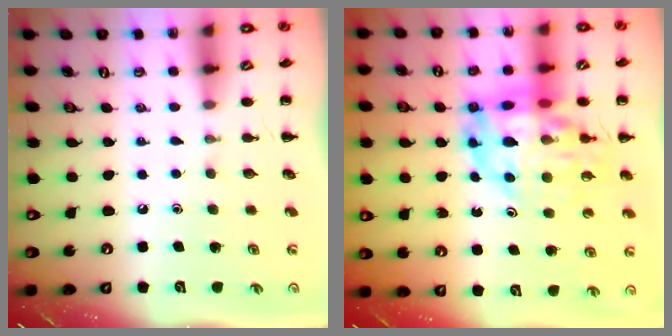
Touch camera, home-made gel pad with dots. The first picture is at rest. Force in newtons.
{"total": 19.0, "press": 18.4, "slide": 4.7}